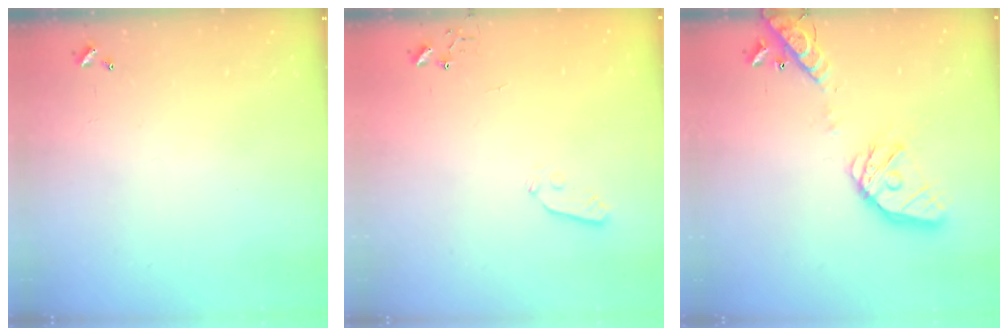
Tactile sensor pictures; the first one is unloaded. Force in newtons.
{"total": 3.7, "press": 3.7, "slide": 0.4}
{"total": 16.7, "press": 16.5, "slide": 2.5}